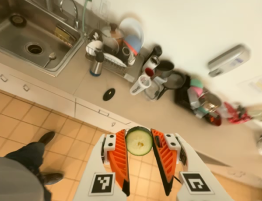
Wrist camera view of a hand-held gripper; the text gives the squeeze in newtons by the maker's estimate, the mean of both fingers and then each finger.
{"total": 7.8, "left": 7.8, "right": 7.8}